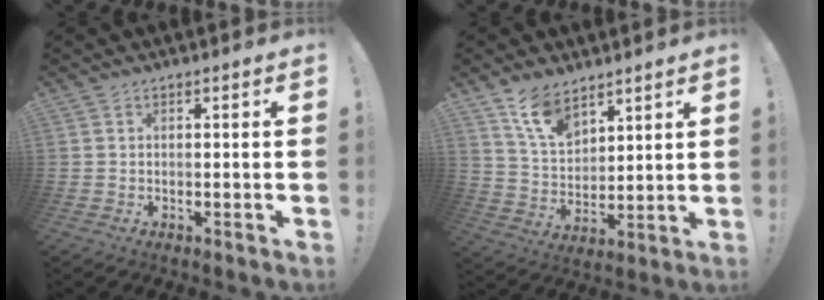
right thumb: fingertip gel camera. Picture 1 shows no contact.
{"total": 10.9, "force": [8.3, 5.2, 4.7], "torque": [-0.099, -0.047, 0.161]}